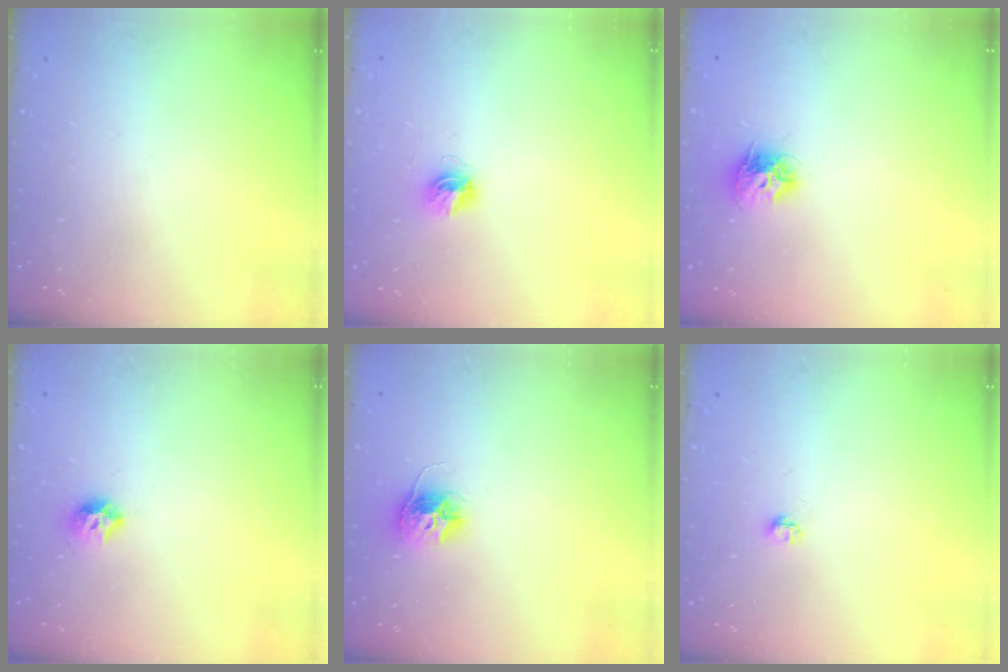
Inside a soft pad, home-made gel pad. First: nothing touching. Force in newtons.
{"total": 4.6, "press": 4.6, "slide": 0.6}
{"total": 8.9, "press": 8.9, "slide": 0.1}
{"total": 7.9, "press": 7.8, "slide": 1.0}
{"total": 10.3, "press": 10.3, "slide": 0.6}
{"total": 2.7, "press": 2.7, "slide": 0.4}